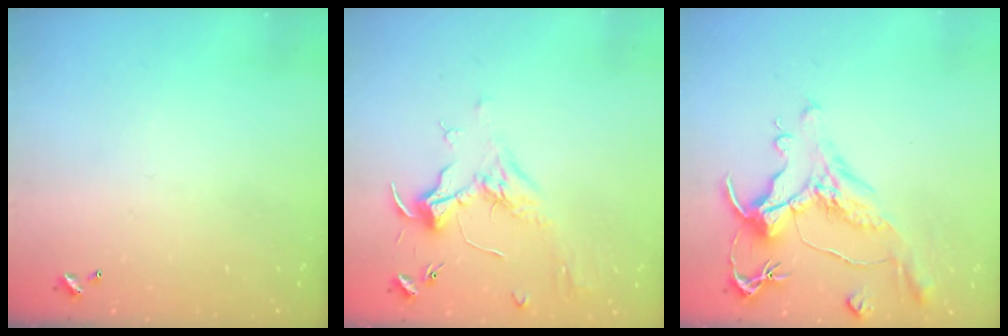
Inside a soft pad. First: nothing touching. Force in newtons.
{"total": 1.8, "press": 1.7, "slide": 0.7}
{"total": 1.5, "press": 0.4, "slide": 1.5}